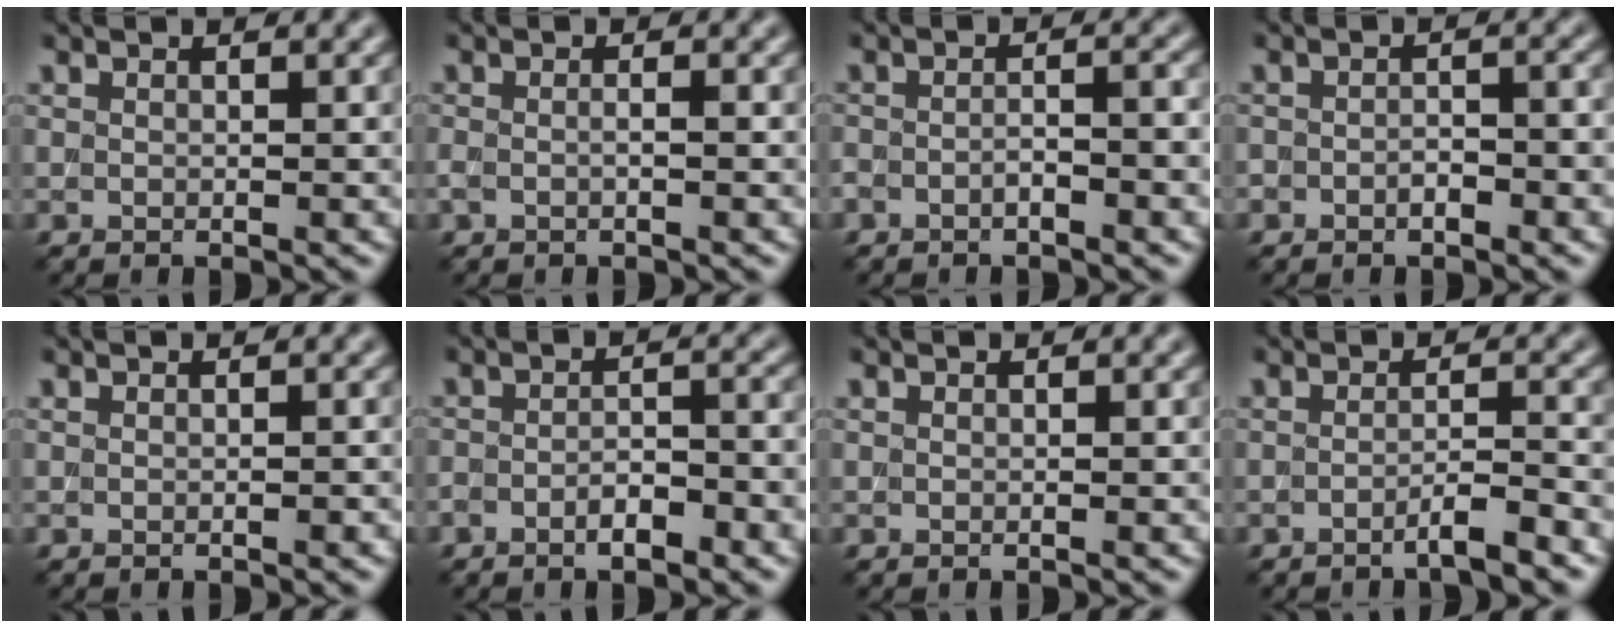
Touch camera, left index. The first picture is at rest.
{"total": 0.9, "force": [-0.3, 0.2, 0.8], "torque": [-0.015, 0.000, -0.006]}
{"total": 2.3, "force": [-1.2, 0.7, 1.8], "torque": [-0.026, 0.006, -0.022]}
{"total": 2.0, "force": [-1.0, 0.9, 1.5], "torque": [-0.025, 0.002, -0.018]}
{"total": 0.6, "force": [-0.1, 0.1, 0.5], "torque": [-0.007, 0.000, -0.005]}
{"total": 3.3, "force": [-1.9, 1.1, 2.5], "torque": [-0.047, 0.001, -0.032]}
{"total": 0.0}
{"total": 2.4, "force": [-1.3, 0.3, 2.0], "torque": [-0.024, 0.006, -0.032]}